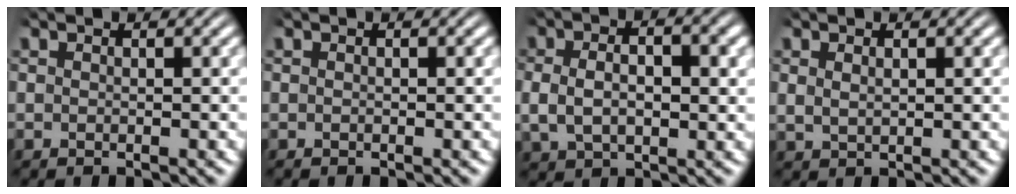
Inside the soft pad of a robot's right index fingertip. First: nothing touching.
{"total": 0.0}
{"total": 4.4, "force": [0.0, 2.8, 3.4], "torque": [-0.067, -0.003, 0.009]}
{"total": 1.0, "force": [0.6, 0.4, 0.6], "torque": [-0.016, -0.007, 0.023]}